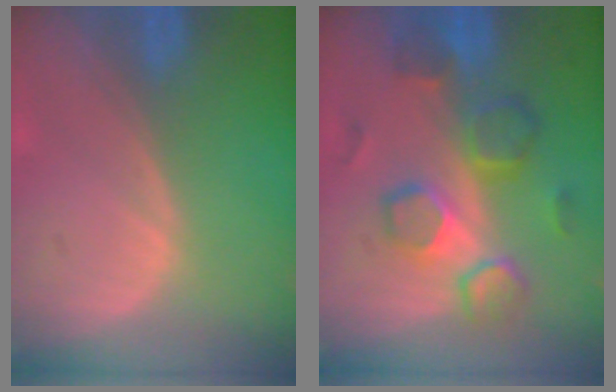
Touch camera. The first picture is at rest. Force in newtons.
{"total": 8.4, "press": 8.3, "slide": 1.4}